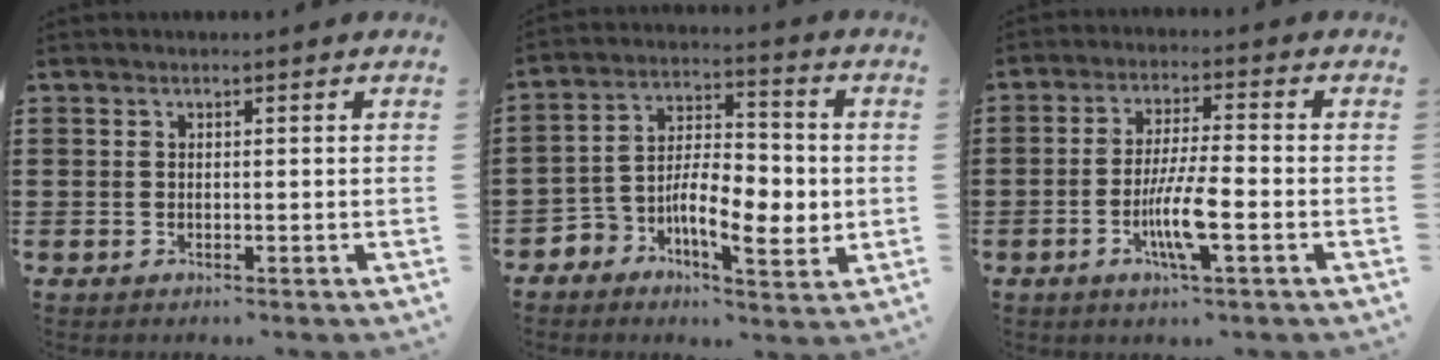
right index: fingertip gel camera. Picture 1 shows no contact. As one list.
[{"total": 8.0, "force": [-2.3, 4.3, 6.3], "torque": [-0.114, -0.002, -0.044]}, {"total": 7.6, "force": [-2.6, 1.1, 7.1], "torque": [-0.142, -0.013, -0.050]}]